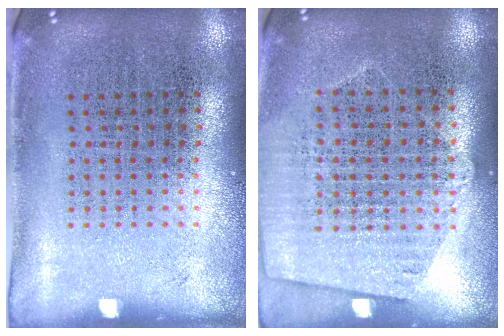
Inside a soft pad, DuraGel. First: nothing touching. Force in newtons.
{"total": 1.2, "press": 1.1, "slide": 0.6}